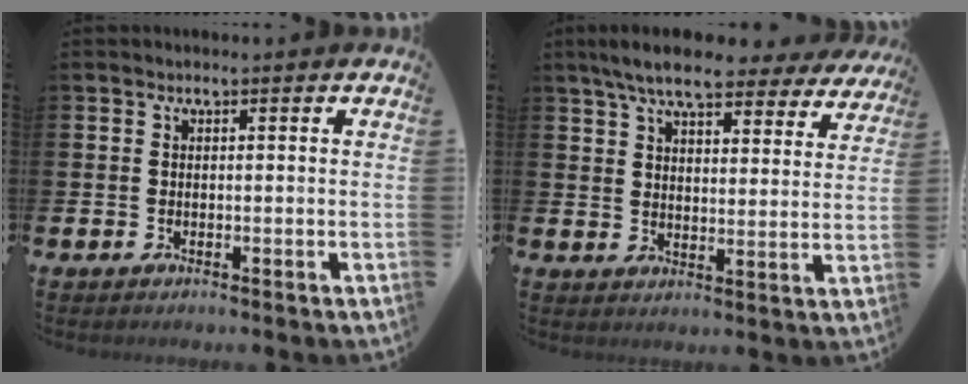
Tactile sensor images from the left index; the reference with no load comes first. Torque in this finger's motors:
{"motor_torque": [1.07, -1.07, 0.67, 0.21]}